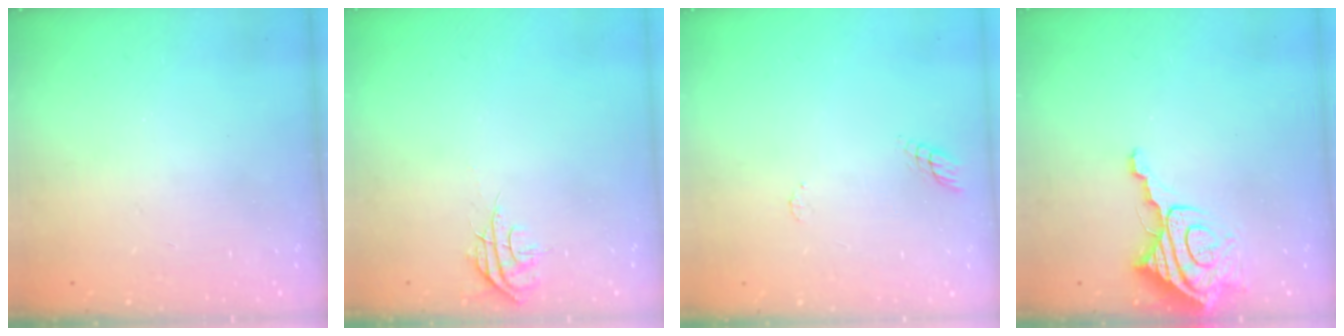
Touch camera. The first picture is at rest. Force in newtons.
{"total": 5.5, "press": 5.4, "slide": 0.6}
{"total": 5.5, "press": 5.5, "slide": 0.5}
{"total": 10.4, "press": 10.3, "slide": 1.1}